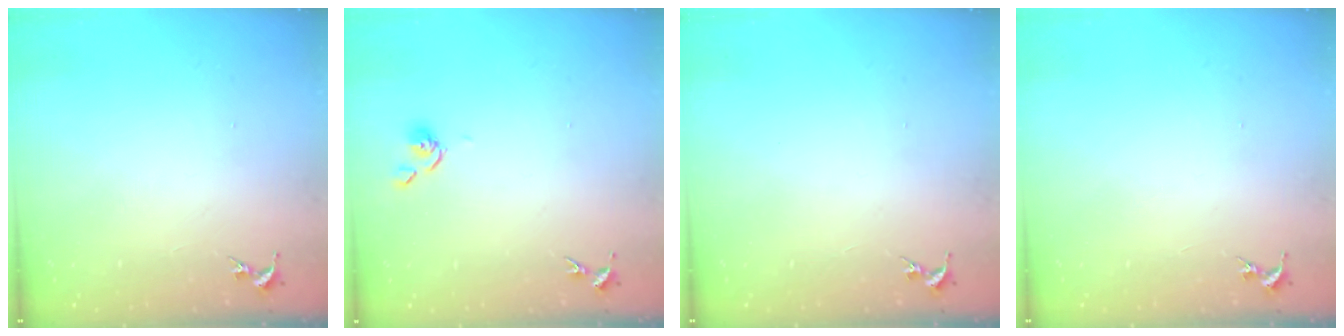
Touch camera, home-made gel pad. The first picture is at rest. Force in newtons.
{"total": 4.3, "press": 4.2, "slide": 0.6}
{"total": 0.0}
{"total": 0.0}